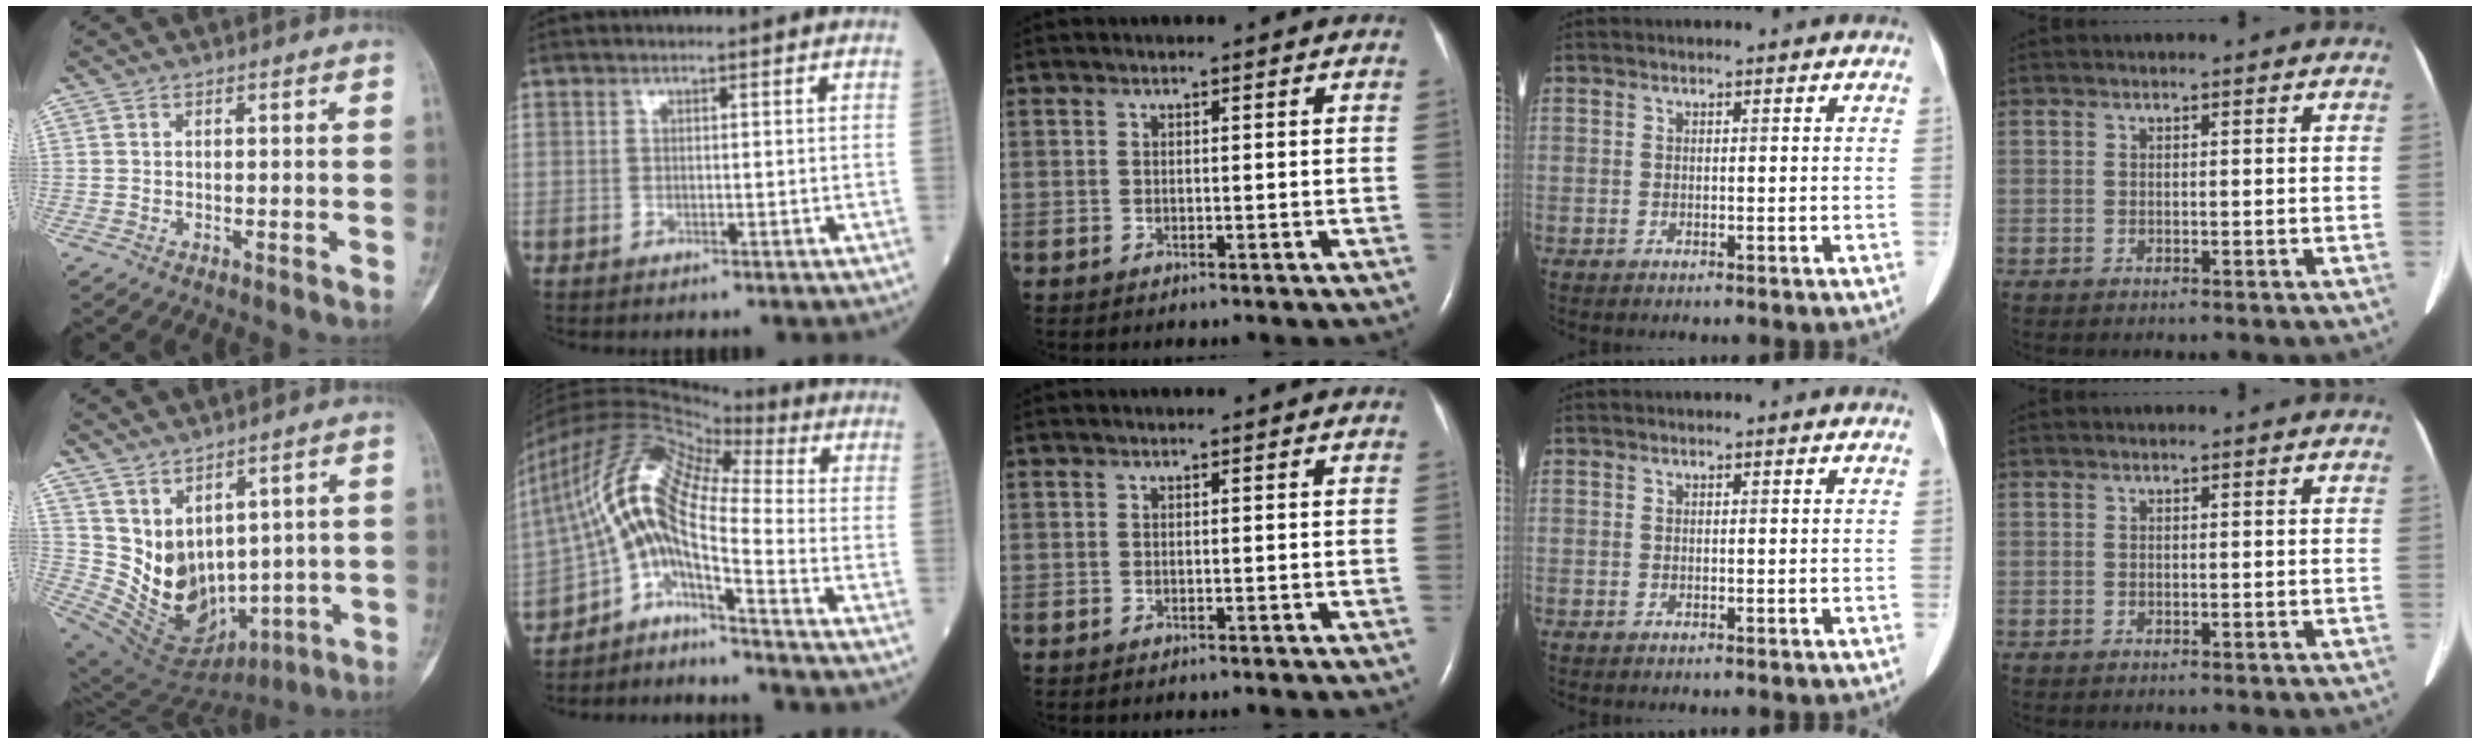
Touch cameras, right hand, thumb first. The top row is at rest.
{"thumb": {"total": 13.0, "force": [4.2, 8.9, 8.5], "torque": [-0.118, -0.027, 0.120]}, "index": {"total": 12.1, "force": [-4.3, 2.7, 11.0], "torque": [-0.223, 0.040, -0.083]}}